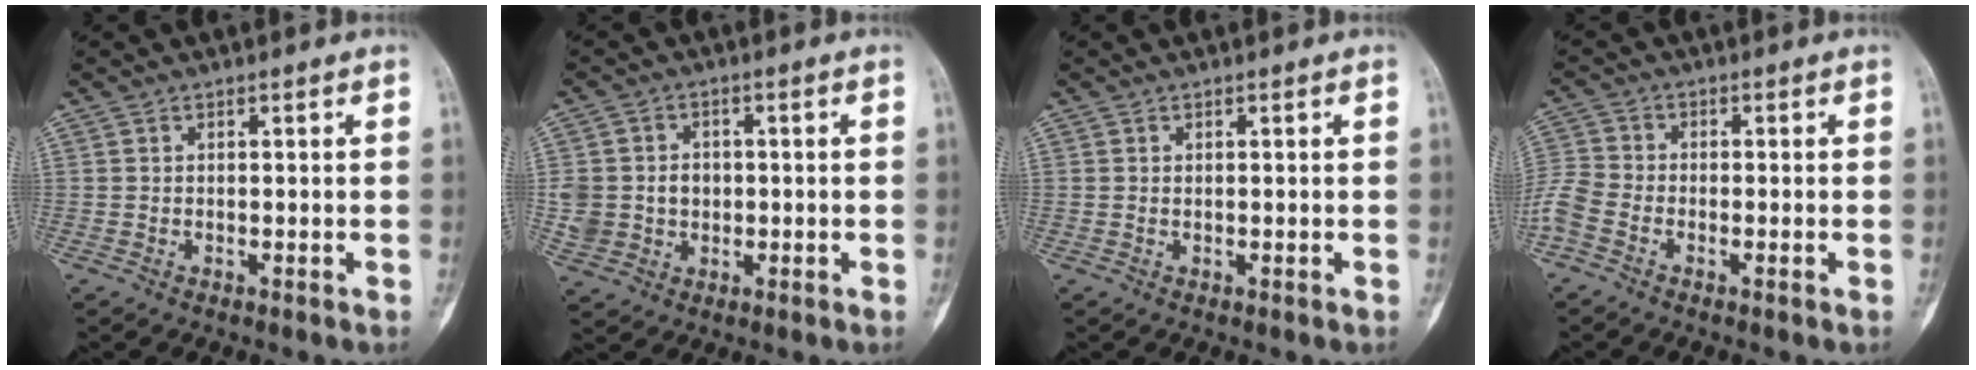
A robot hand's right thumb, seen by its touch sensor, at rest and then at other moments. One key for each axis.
{"total": 8.9, "fx": 0.0, "fy": 7.9, "fz": 4.1, "tx": -0.071, "ty": 0.011, "tz": 0.014}
{"total": 0.0}
{"total": 6.6, "fx": -3.1, "fy": 3.9, "fz": 4.4, "tx": -0.110, "ty": 0.012, "tz": -0.073}